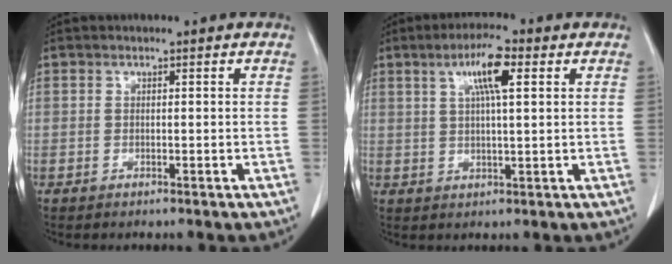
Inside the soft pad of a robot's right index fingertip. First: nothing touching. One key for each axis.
{"total": 6.7, "fx": 2.7, "fy": 0.8, "fz": 6.1, "tx": -0.112, "ty": 0.007, "tz": 0.046}